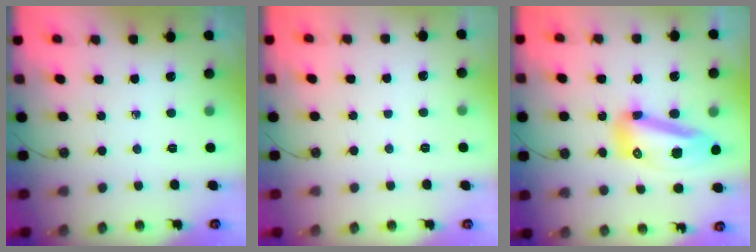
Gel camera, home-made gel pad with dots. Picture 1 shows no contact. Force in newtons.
{"total": 4.7, "press": 2.5, "slide": 3.9}
{"total": 14.7, "press": 14.4, "slide": 3.3}